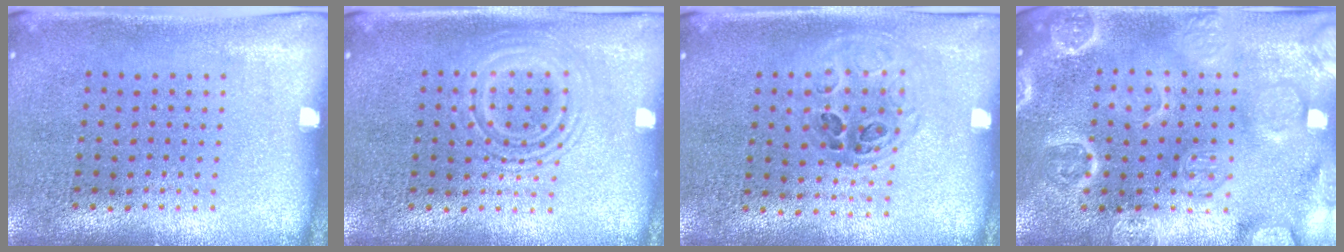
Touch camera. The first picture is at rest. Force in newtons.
{"total": 2.6, "press": 2.6, "slide": 0.4}
{"total": 1.0, "press": 1.0, "slide": 0.2}
{"total": 3.6, "press": 3.6, "slide": 0.4}